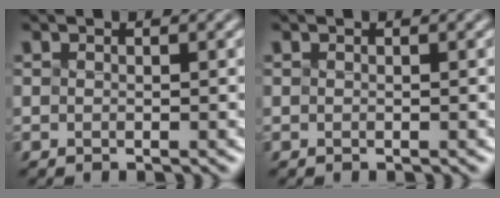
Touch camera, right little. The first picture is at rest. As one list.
[{"total": 0.0}]